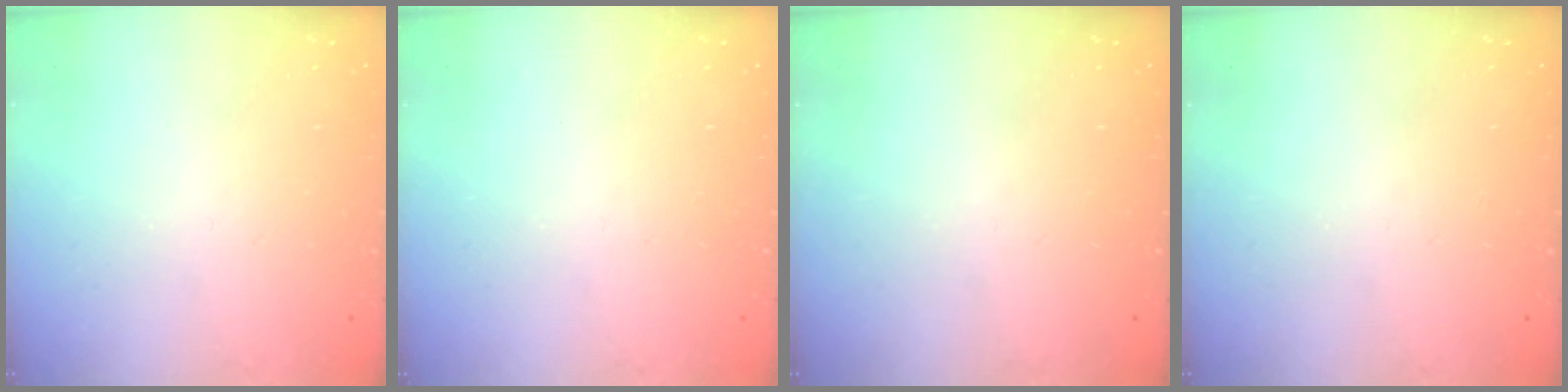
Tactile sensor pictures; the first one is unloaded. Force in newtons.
{"total": 0.0}
{"total": 0.0}
{"total": 0.0}